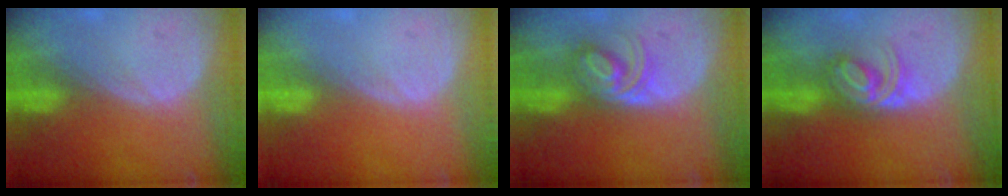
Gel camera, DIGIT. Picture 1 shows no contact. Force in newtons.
{"total": 0.0}
{"total": 5.7, "press": 5.5, "slide": 1.5}
{"total": 5.8, "press": 5.1, "slide": 2.7}